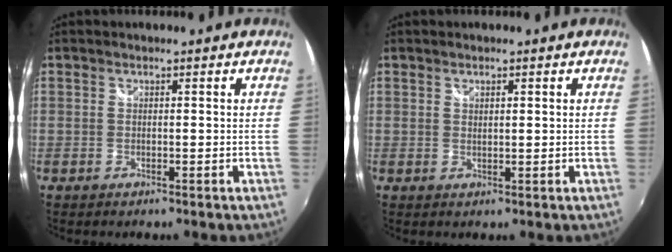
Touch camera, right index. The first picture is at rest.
{"total": 1.2, "force": [0.7, 0.5, 0.8], "torque": [-0.012, 0.002, 0.012]}